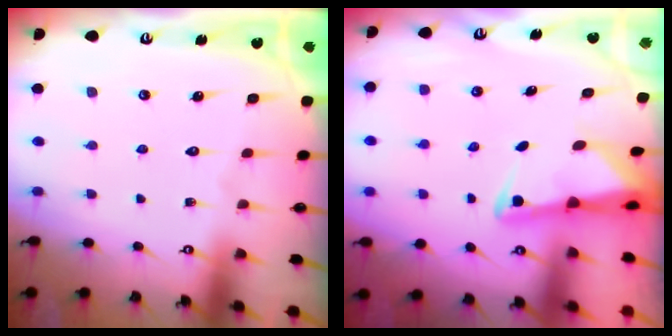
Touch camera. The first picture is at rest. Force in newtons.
{"total": 2.4, "press": 2.3, "slide": 0.5}